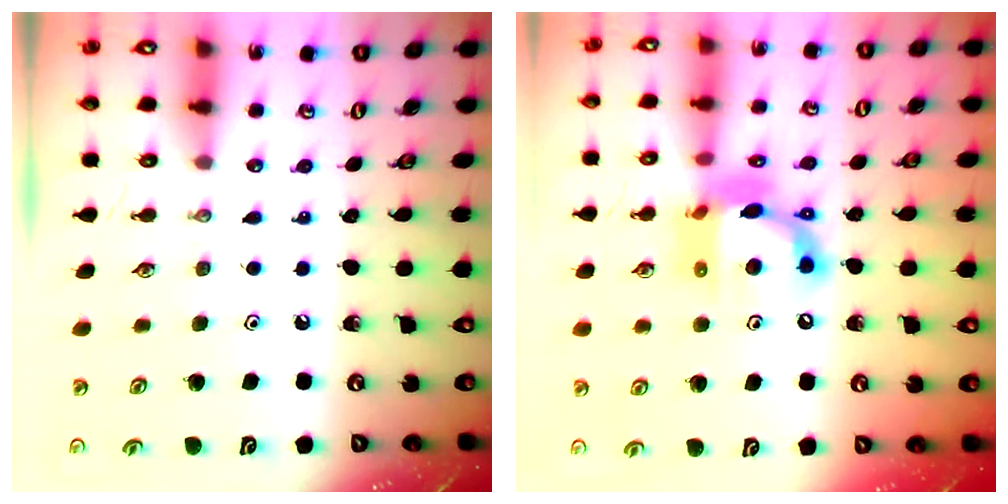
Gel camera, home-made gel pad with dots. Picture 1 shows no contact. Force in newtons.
{"total": 14.7, "press": 14.7, "slide": 0.8}